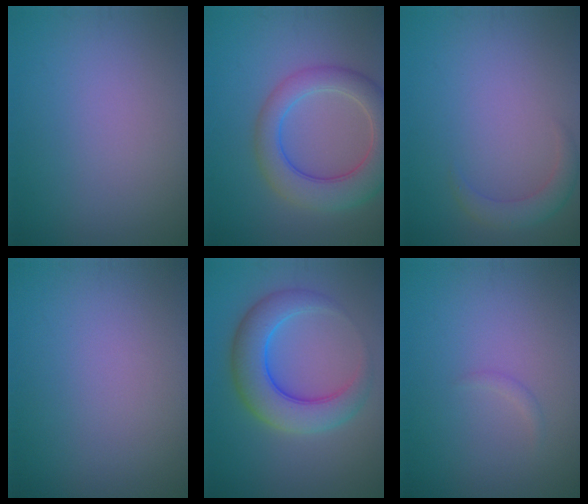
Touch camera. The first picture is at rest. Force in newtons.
{"total": 6.6, "press": 6.5, "slide": 0.6}
{"total": 2.1, "press": 2.1, "slide": 0.2}
{"total": 0.0}
{"total": 6.5, "press": 6.5, "slide": 0.2}
{"total": 0.6, "press": 0.6, "slide": 0.0}